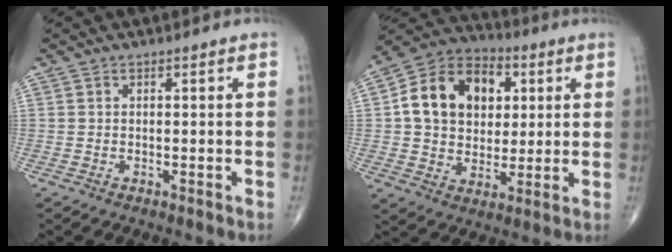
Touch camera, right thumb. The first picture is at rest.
{"total": 17.0, "force": [3.6, 12.9, 10.5], "torque": [-0.145, 0.010, 0.056]}